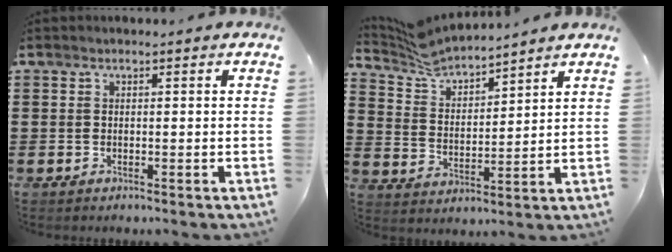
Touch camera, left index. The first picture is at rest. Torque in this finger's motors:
{"motor_torque": [0.30, -0.30, 0.09, 0.06]}